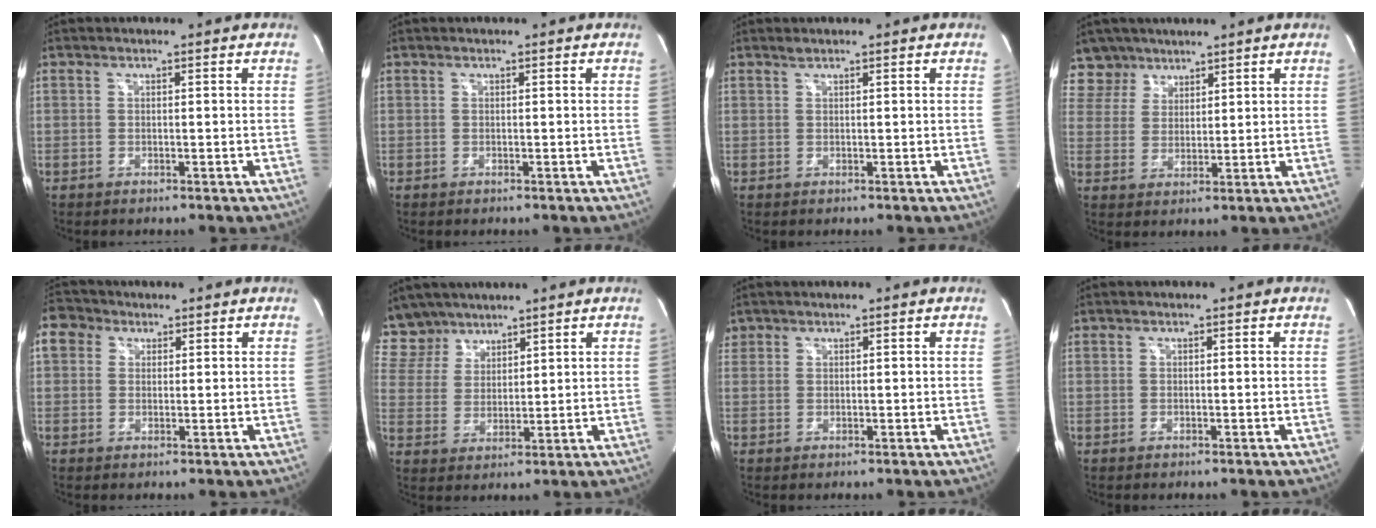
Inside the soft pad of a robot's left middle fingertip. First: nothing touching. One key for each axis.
{"total": 0.0}
{"total": 0.5, "fx": 0.5, "fy": -0.1, "fz": 0.1, "tx": -0.009, "ty": -0.001, "tz": 0.012}
{"total": 6.2, "fx": 4.9, "fy": 3.7, "fz": -0.4, "tx": 0.010, "ty": 0.007, "tz": 0.100}
{"total": 4.7, "fx": 2.0, "fy": 4.0, "fz": 1.3, "tx": -0.034, "ty": 0.023, "tz": 0.038}
{"total": 7.7, "fx": 6.7, "fy": 3.8, "fz": 0.4, "tx": -0.015, "ty": 0.014, "tz": 0.145}
{"total": 1.4, "fx": 0.9, "fy": 1.0, "fz": 0.0, "tx": 0.008, "ty": 0.011, "tz": 0.015}
{"total": 0.0}